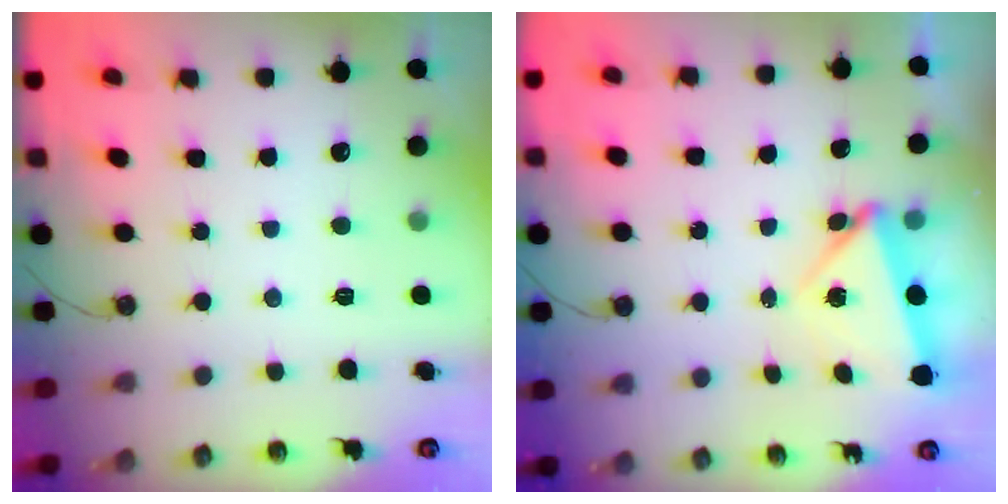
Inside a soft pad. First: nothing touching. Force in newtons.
{"total": 5.5, "press": 5.4, "slide": 1.1}